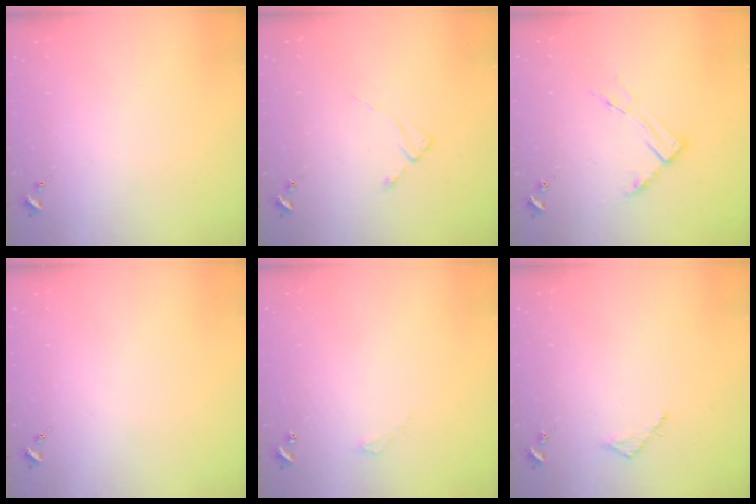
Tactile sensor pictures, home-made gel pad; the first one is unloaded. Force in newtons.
{"total": 2.6, "press": 2.6, "slide": 0.3}
{"total": 8.6, "press": 8.5, "slide": 0.9}
{"total": 0.0}
{"total": 2.8, "press": 2.8, "slide": 0.2}
{"total": 2.5, "press": 2.5, "slide": 0.2}